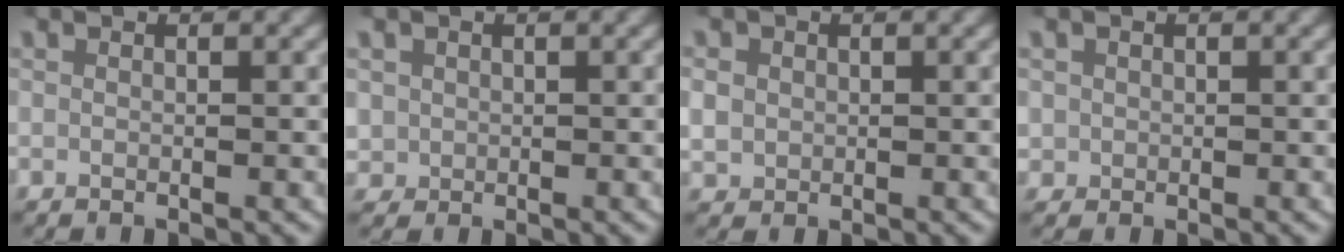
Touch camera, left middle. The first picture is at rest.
{"total": 2.5, "force": [0.4, 2.4, 0.5], "torque": [-0.022, -0.010, 0.012]}
{"total": 2.8, "force": [0.2, 2.6, 1.0], "torque": [-0.033, -0.006, 0.007]}
{"total": 1.8, "force": [0.3, 1.8, 0.2], "torque": [-0.007, -0.003, 0.004]}